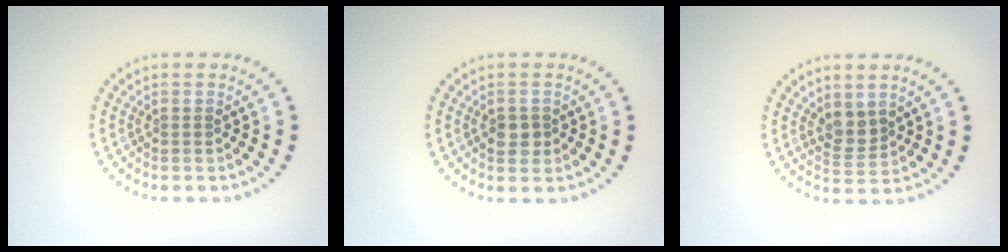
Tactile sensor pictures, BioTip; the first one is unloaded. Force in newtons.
{"total": 1.8, "press": 1.8, "slide": 0.4}
{"total": 2.1, "press": 1.8, "slide": 1.1}